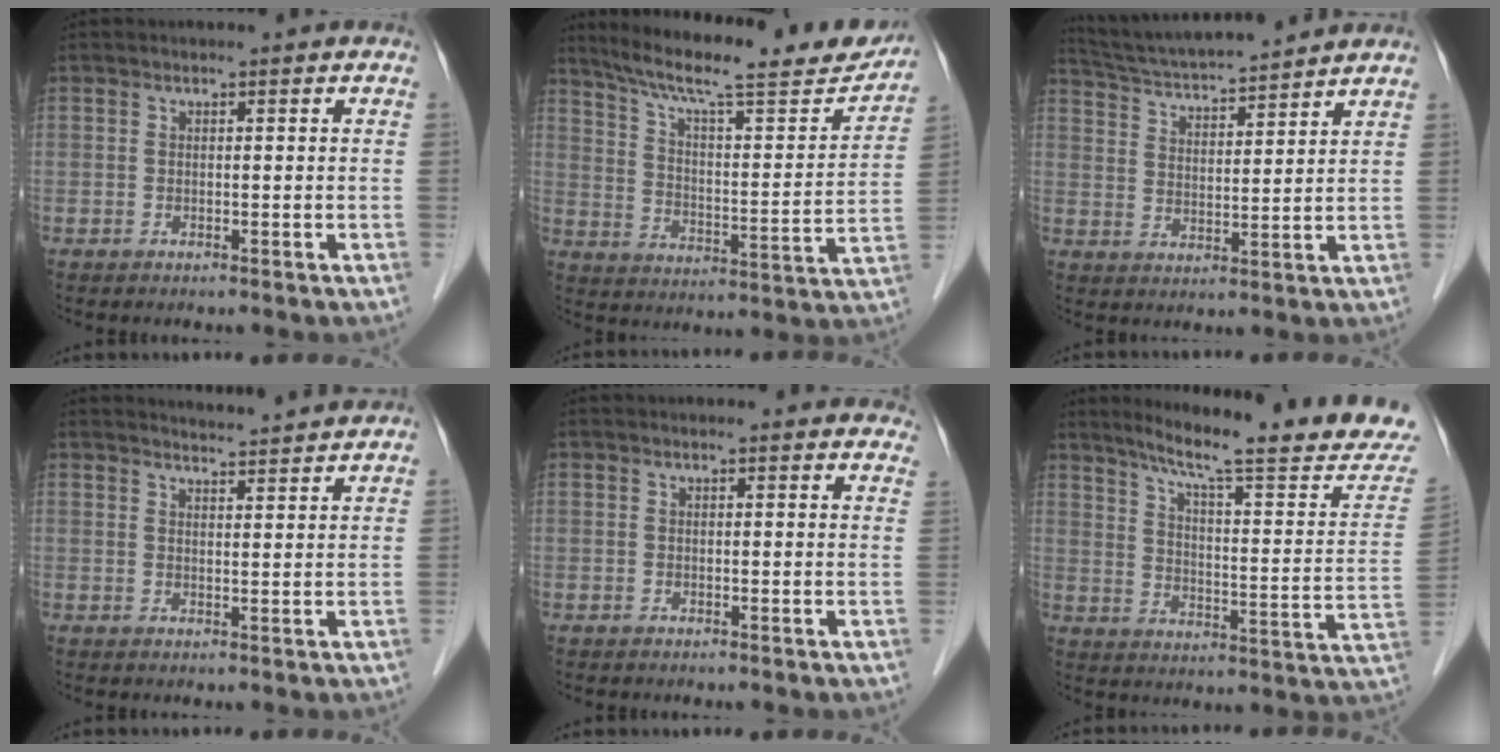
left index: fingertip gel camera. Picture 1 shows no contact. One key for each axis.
{"total": 22.9, "fx": 20.0, "fy": 3.3, "fz": 10.8, "tx": -0.171, "ty": -0.015, "tz": 0.279}
{"total": 12.9, "fx": 12.0, "fy": 0.2, "fz": 4.7, "tx": -0.091, "ty": 0.017, "tz": 0.197}
{"total": 5.4, "fx": 5.3, "fy": -0.4, "fz": 0.8, "tx": -0.022, "ty": 0.008, "tz": 0.068}
{"total": 6.0, "fx": 5.5, "fy": 1.7, "fz": 1.5, "tx": 0.001, "ty": 0.004, "tz": 0.038}
{"total": 21.5, "fx": 18.3, "fy": 0.9, "fz": 11.3, "tx": -0.159, "ty": -0.043, "tz": 0.236}